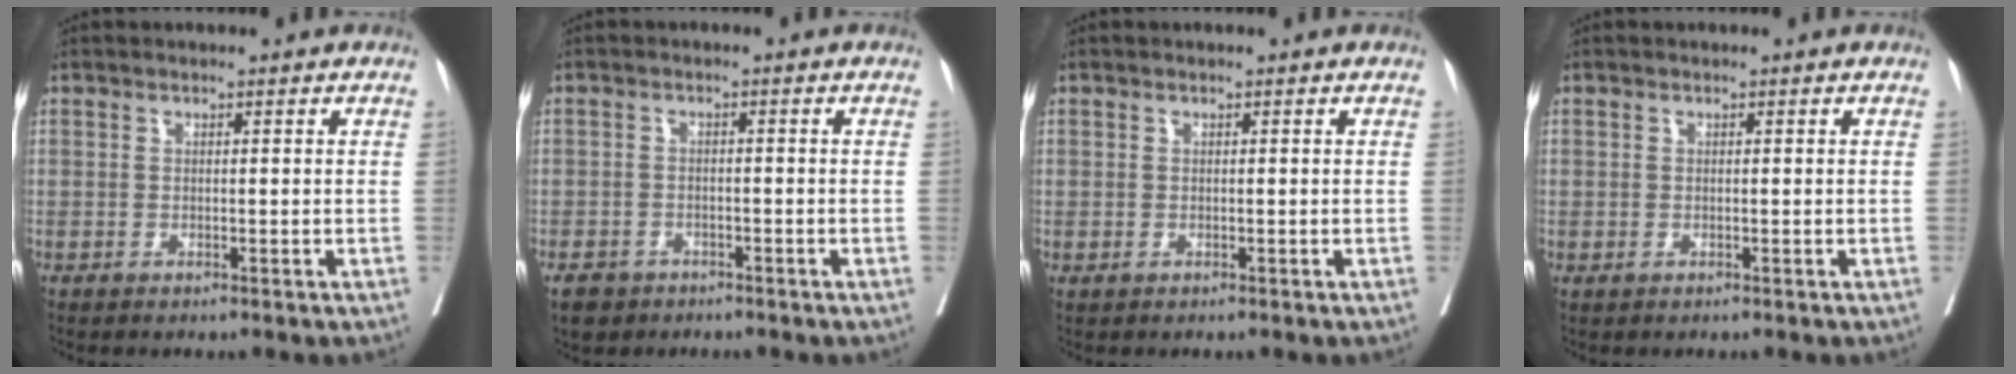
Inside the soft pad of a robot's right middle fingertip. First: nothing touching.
{"total": 3.9, "force": [-2.8, 2.6, 0.8], "torque": [-0.015, 0.002, -0.043]}
{"total": 0.0}
{"total": 0.0}